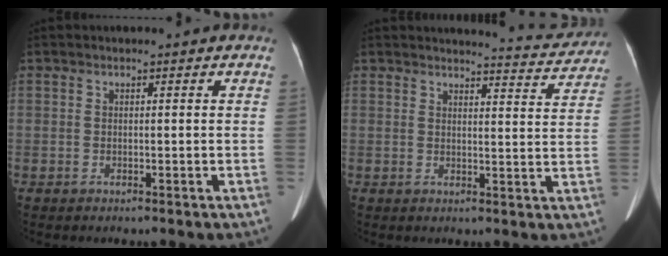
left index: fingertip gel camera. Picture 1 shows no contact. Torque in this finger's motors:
{"motor_torque": [0.15, -0.62, -0.12, -0.05]}